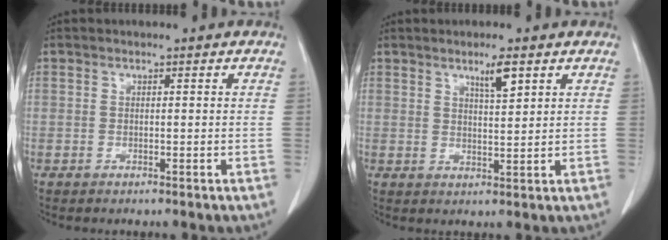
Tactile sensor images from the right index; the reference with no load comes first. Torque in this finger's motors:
{"motor_torque": [0.36, 0.40, 0.07, 0.02]}